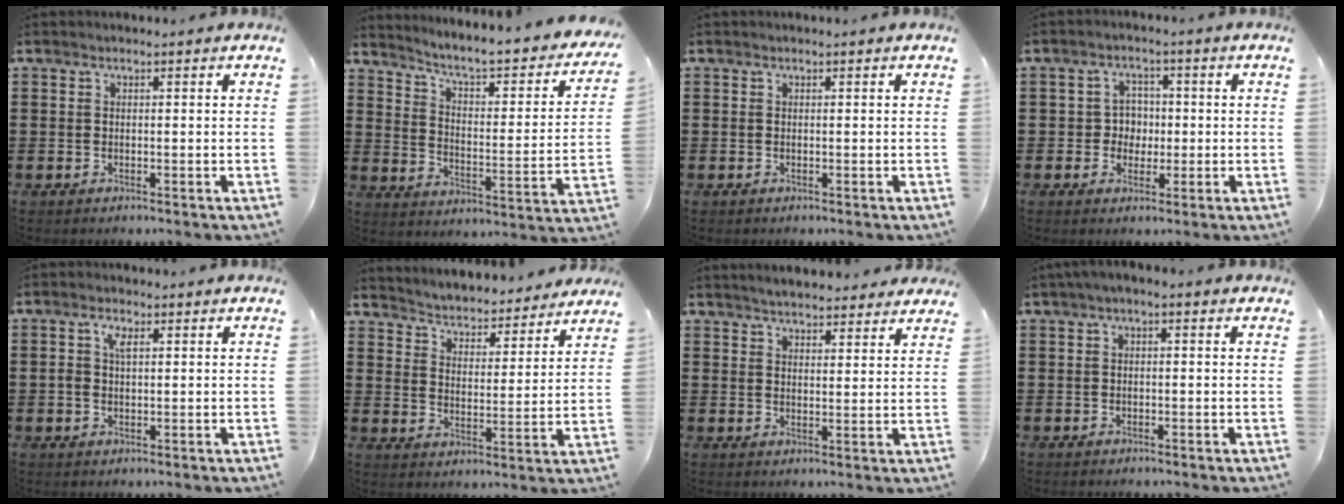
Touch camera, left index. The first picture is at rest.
{"total": 4.6, "force": [3.9, 0.2, 2.5], "torque": [-0.068, -0.038, 0.053]}
{"total": 0.0}
{"total": 3.9, "force": [-0.3, 3.6, 1.4], "torque": [-0.040, 0.010, -0.009]}
{"total": 2.8, "force": [0.6, 1.4, 2.3], "torque": [-0.058, 0.008, 0.006]}
{"total": 3.9, "force": [3.9, -0.1, -0.3], "torque": [-0.019, -0.036, 0.061]}
{"total": 3.9, "force": [3.8, 0.6, 0.7], "torque": [-0.023, -0.007, 0.072]}
{"total": 1.2, "force": [-0.6, 0.4, 1.0], "torque": [-0.016, 0.000, -0.011]}